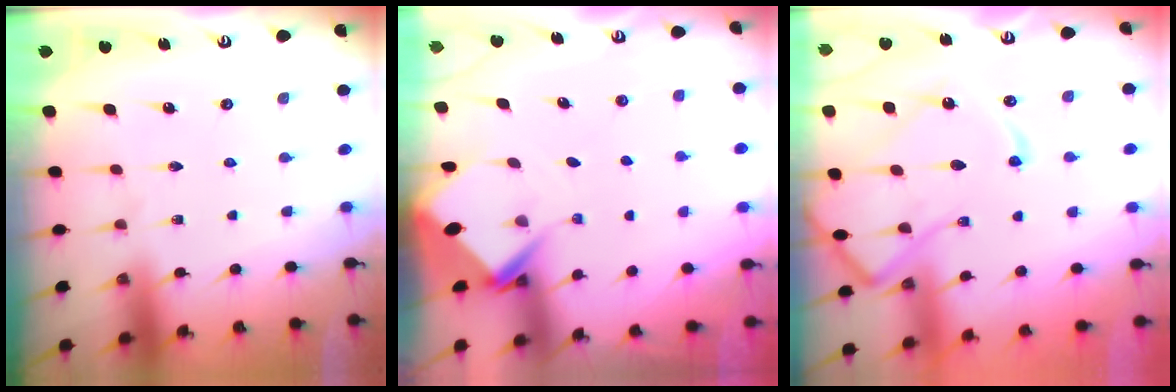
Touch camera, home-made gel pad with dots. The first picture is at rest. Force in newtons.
{"total": 4.7, "press": 4.7, "slide": 0.3}
{"total": 13.0, "press": 12.9, "slide": 1.0}